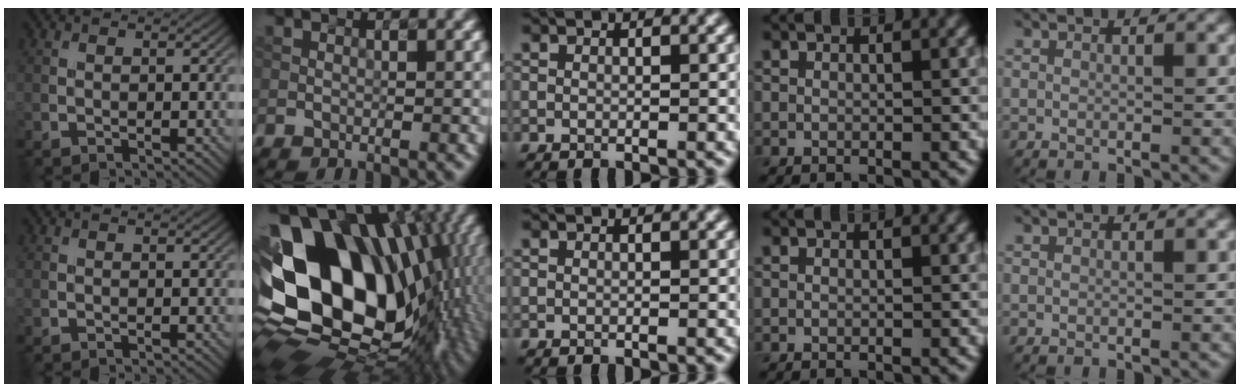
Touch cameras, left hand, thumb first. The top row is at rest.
{"index": {"total": 19.1, "force": [2.2, 13.2, 13.6], "torque": [-0.258, -0.002, 0.048]}}